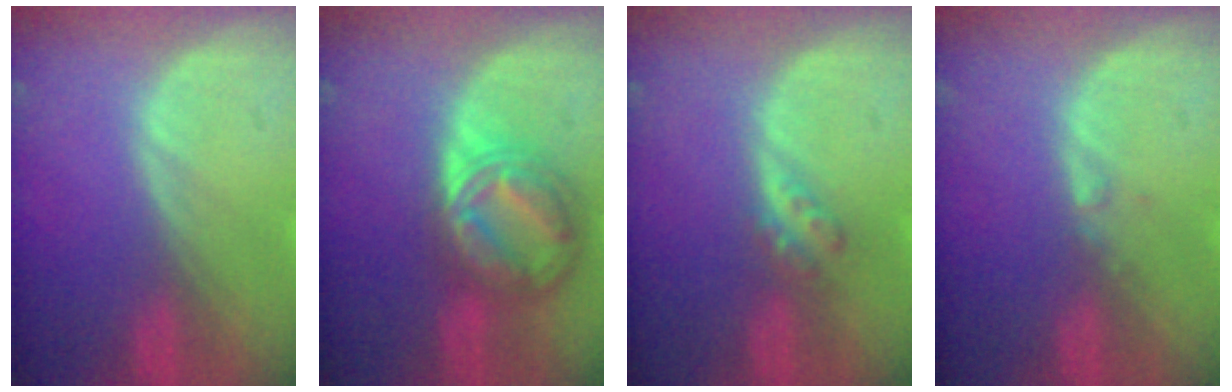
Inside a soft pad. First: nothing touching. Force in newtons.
{"total": 8.8, "press": 8.7, "slide": 0.8}
{"total": 2.9, "press": 2.5, "slide": 1.5}
{"total": 0.6, "press": 0.6, "slide": 0.2}